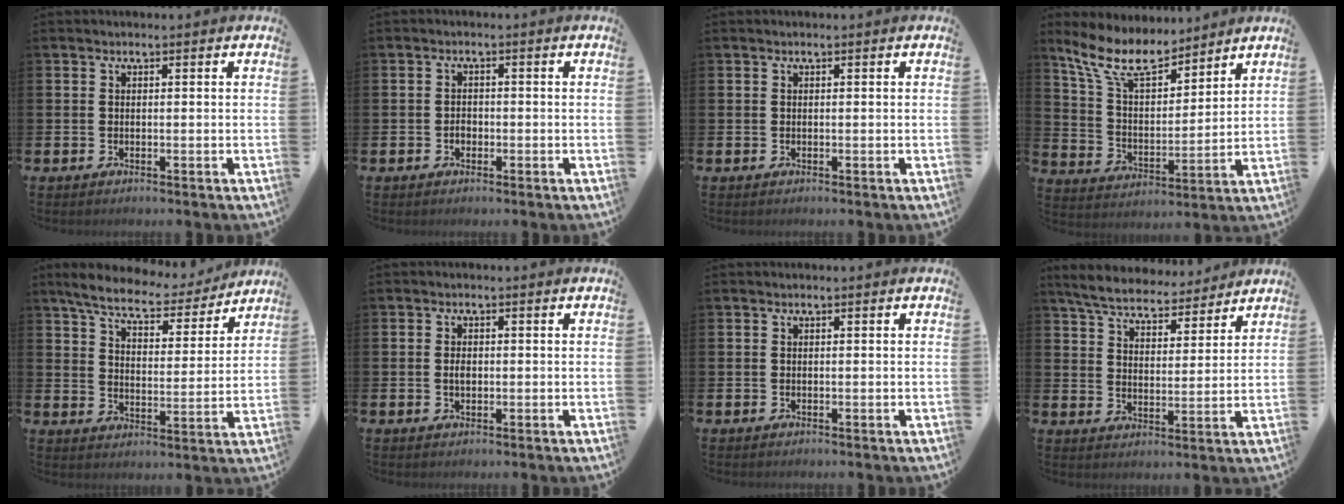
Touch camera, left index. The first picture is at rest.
{"total": 1.3, "force": [-1.0, 0.9, 0.2], "torque": [-0.001, 0.002, -0.021]}
{"total": 0.0}
{"total": 9.3, "force": [7.8, 3.0, 3.9], "torque": [-0.111, -0.037, 0.143]}
{"total": 6.8, "force": [6.4, 1.4, 2.0], "torque": [-0.064, -0.046, 0.108]}
{"total": 1.6, "force": [0.0, 1.0, 1.2], "torque": [-0.010, -0.001, -0.004]}
{"total": 0.0}
{"total": 5.9, "force": [5.7, 1.3, 1.0], "torque": [-0.048, -0.033, 0.100]}